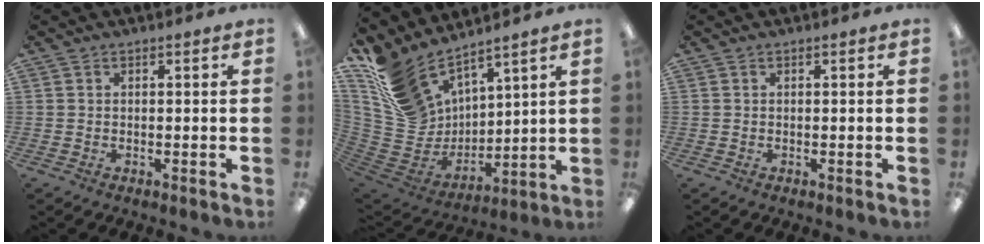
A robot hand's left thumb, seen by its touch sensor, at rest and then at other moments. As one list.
[{"total": 15.2, "force": [11.4, 8.7, 5.0], "torque": [-0.136, -0.076, 0.222]}, {"total": 0.0}]